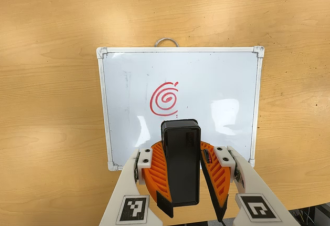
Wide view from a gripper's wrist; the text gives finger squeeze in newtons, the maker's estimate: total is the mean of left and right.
{"total": 9.8, "left": 10.3, "right": 9.2}